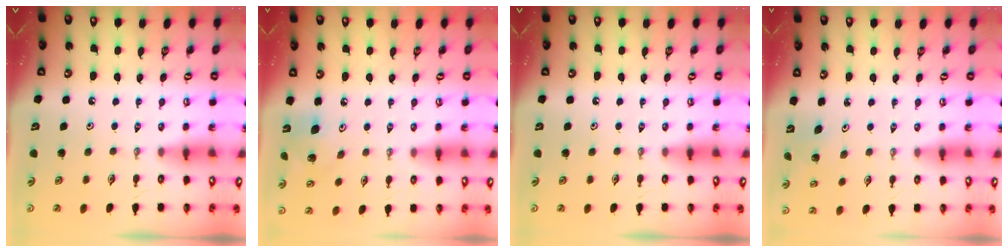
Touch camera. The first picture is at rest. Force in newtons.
{"total": 9.8, "press": 9.8, "slide": 1.3}
{"total": 0.0}
{"total": 1.9, "press": 1.9, "slide": 0.1}